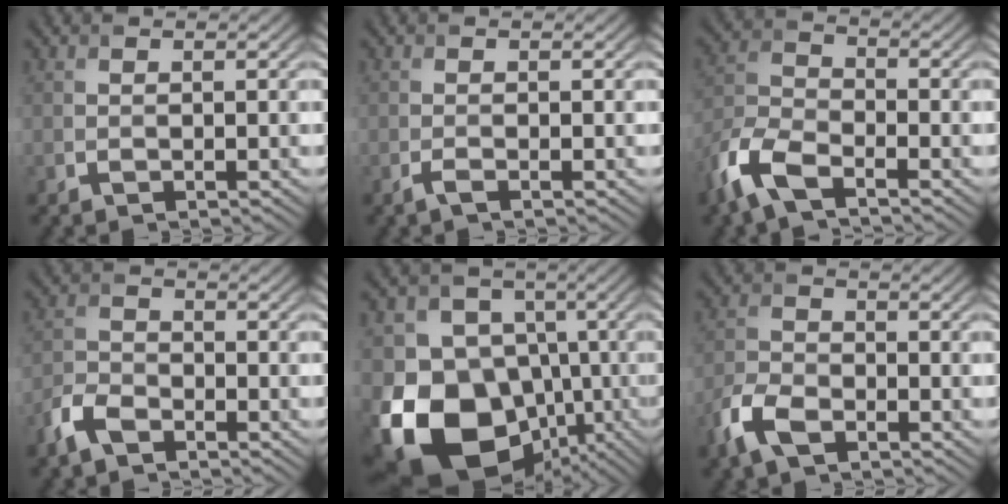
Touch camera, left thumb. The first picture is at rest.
{"total": 1.1, "force": [-0.7, 0.2, 0.8], "torque": [-0.019, 0.000, -0.016]}
{"total": 7.9, "force": [-5.2, 3.1, 5.1], "torque": [-0.120, -0.008, -0.125]}
{"total": 4.4, "force": [-3.2, 2.1, 2.2], "torque": [-0.051, -0.004, -0.079]}
{"total": 18.5, "force": [-5.9, 15.1, 8.9], "torque": [-0.186, -0.032, -0.099]}
{"total": 5.7, "force": [-3.5, 2.9, 3.5], "torque": [-0.083, -0.007, -0.084]}